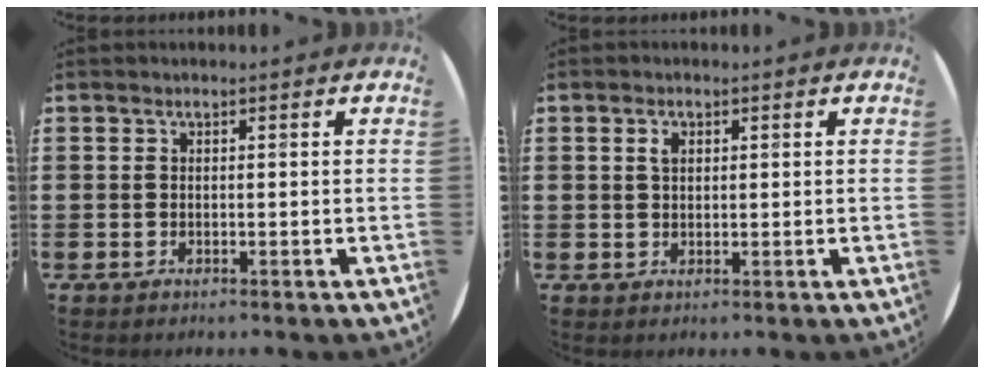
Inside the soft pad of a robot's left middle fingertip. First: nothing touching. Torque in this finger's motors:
{"motor_torque": [0.53, 0.03, 0.00, -0.03]}